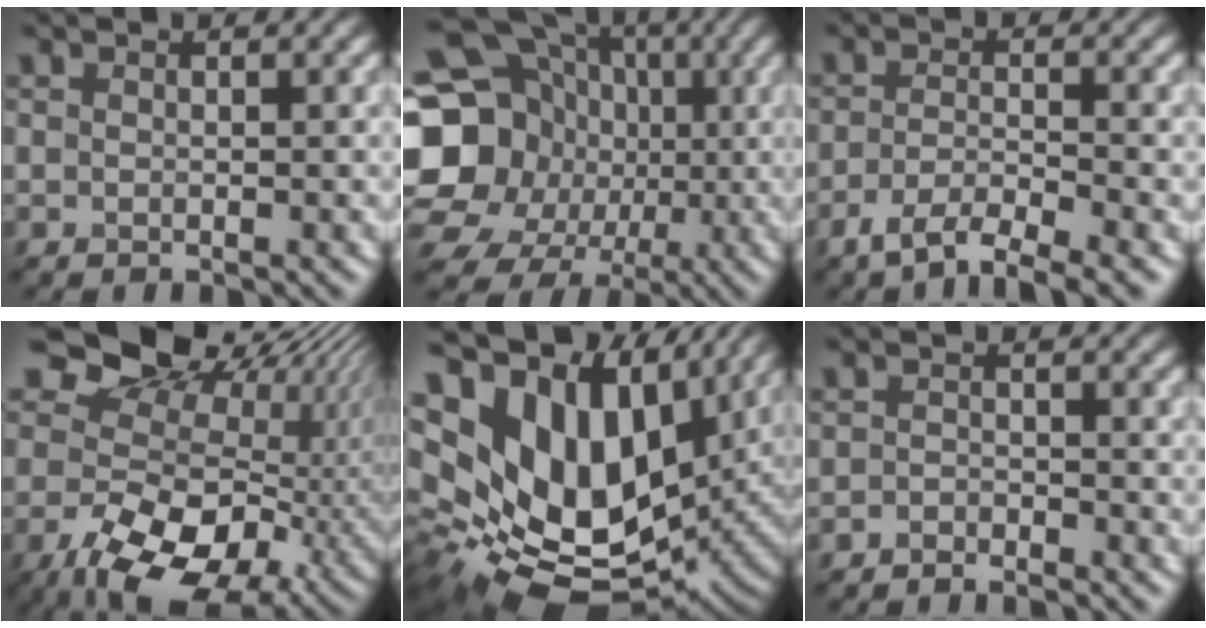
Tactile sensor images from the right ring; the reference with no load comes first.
{"total": 20.3, "force": [-0.3, 18.5, 8.2], "torque": [-0.186, 0.008, -0.046]}
{"total": 4.4, "force": [-2.9, 1.2, 3.1], "torque": [-0.060, -0.005, -0.057]}
{"total": 17.7, "force": [-0.4, 11.8, 13.1], "torque": [-0.222, -0.034, 0.034]}
{"total": 18.6, "force": [5.4, 11.8, 13.4], "torque": [-0.267, -0.005, 0.114]}
{"total": 1.5, "force": [-1.4, 0.3, 0.1], "torque": [0.001, 0.000, -0.030]}